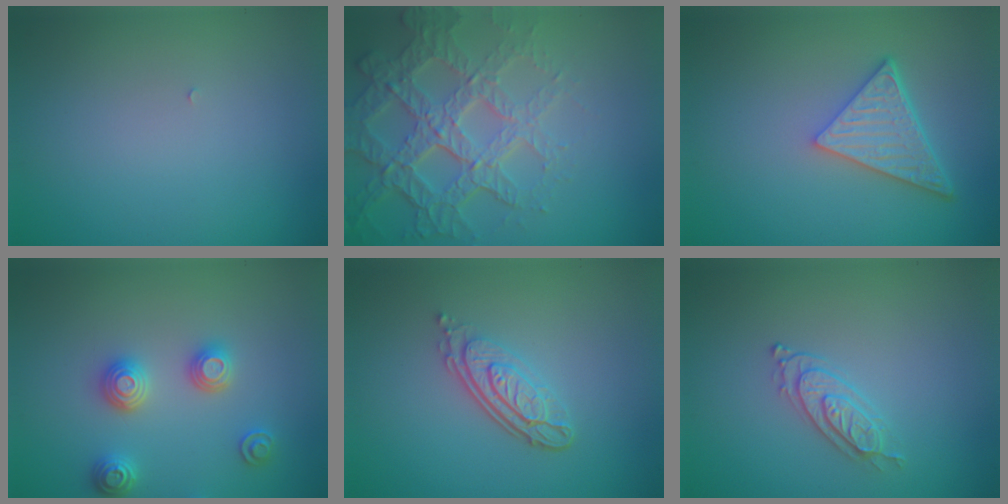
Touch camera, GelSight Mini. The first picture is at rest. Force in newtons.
{"total": 7.4, "press": 5.2, "slide": 5.2}
{"total": 5.1, "press": 3.8, "slide": 3.4}
{"total": 3.1, "press": 3.0, "slide": 0.4}
{"total": 4.3, "press": 3.0, "slide": 3.1}
{"total": 2.2, "press": 2.0, "slide": 0.7}